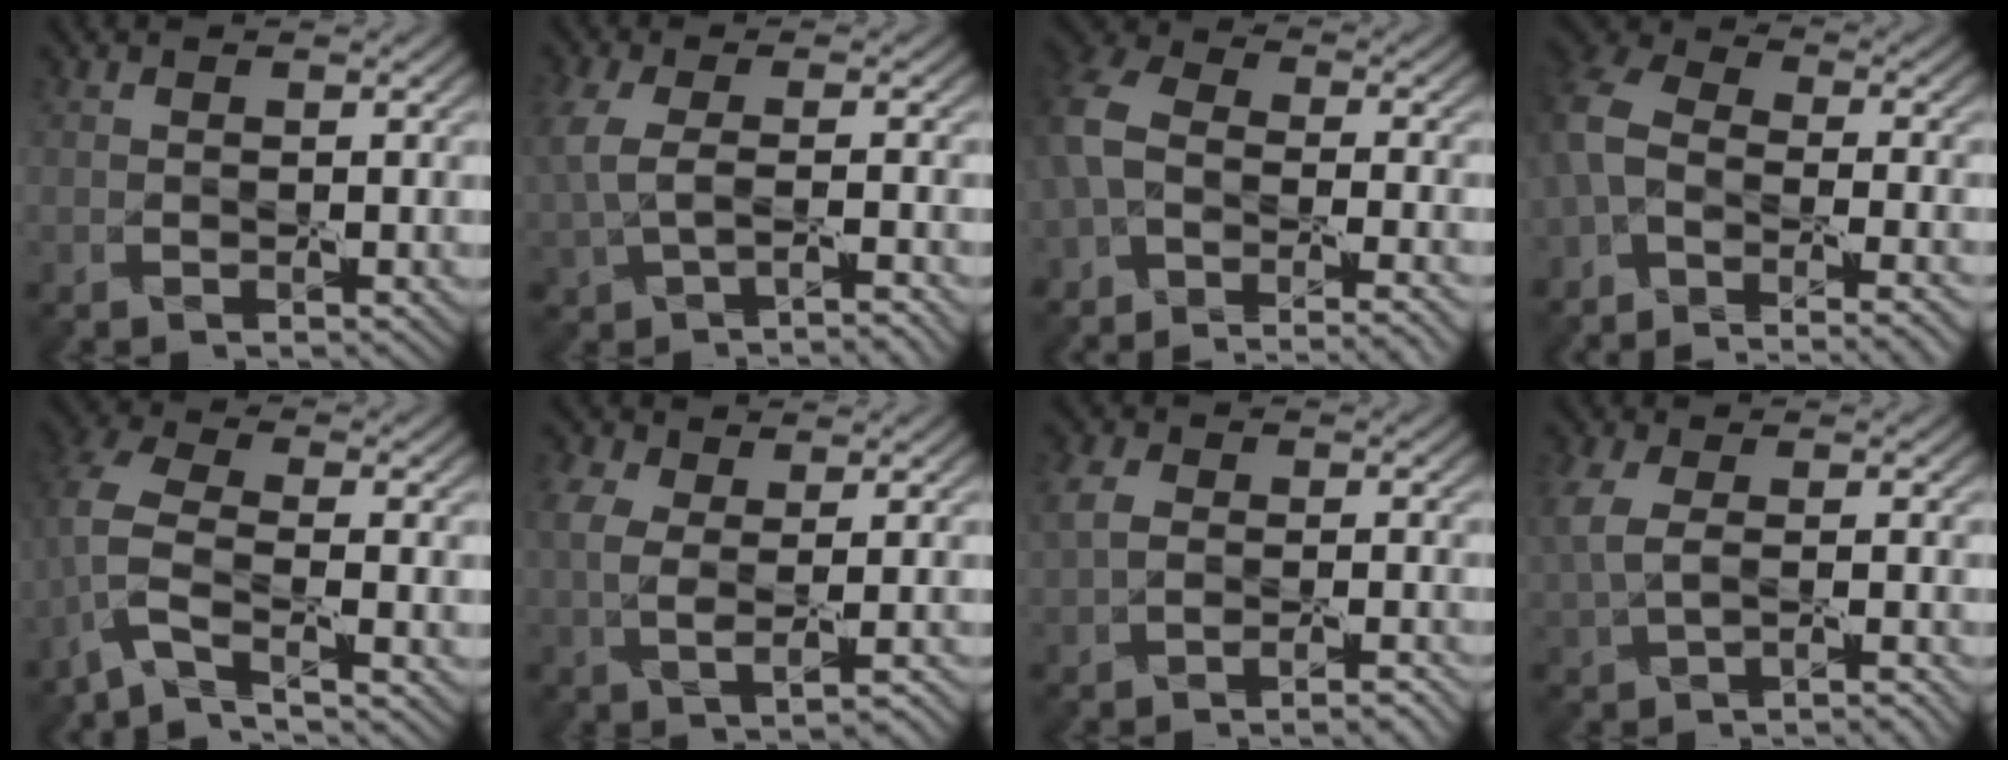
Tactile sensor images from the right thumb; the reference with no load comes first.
{"total": 3.7, "force": [-0.6, 1.5, 3.3], "torque": [-0.094, -0.007, -0.010]}
{"total": 7.7, "force": [-3.8, 4.4, 5.0], "torque": [-0.134, -0.010, -0.068]}
{"total": 8.5, "force": [-4.6, 4.6, 5.5], "torque": [-0.142, -0.006, -0.076]}
{"total": 5.6, "force": [-3.2, 1.3, 4.3], "torque": [-0.104, 0.012, -0.083]}
{"total": 5.2, "force": [0.9, 2.7, 4.3], "torque": [-0.093, 0.010, 0.023]}
{"total": 4.3, "force": [-1.3, 2.8, 3.0], "torque": [-0.061, 0.001, -0.028]}
{"total": 3.8, "force": [-0.3, 1.9, 3.2], "torque": [-0.087, -0.002, -0.003]}